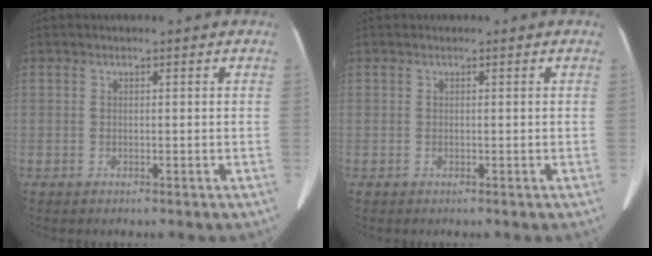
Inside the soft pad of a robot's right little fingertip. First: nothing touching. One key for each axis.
{"total": 0.0}